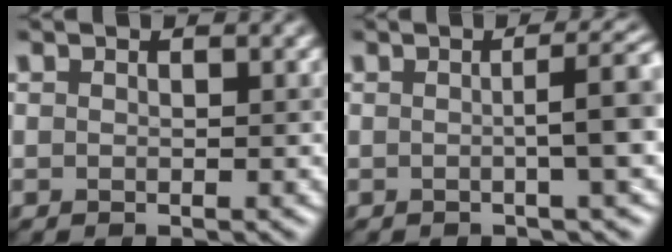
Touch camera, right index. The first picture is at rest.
{"total": 4.9, "force": [0.1, 0.8, 4.9], "torque": [-0.057, 0.016, 0.004]}